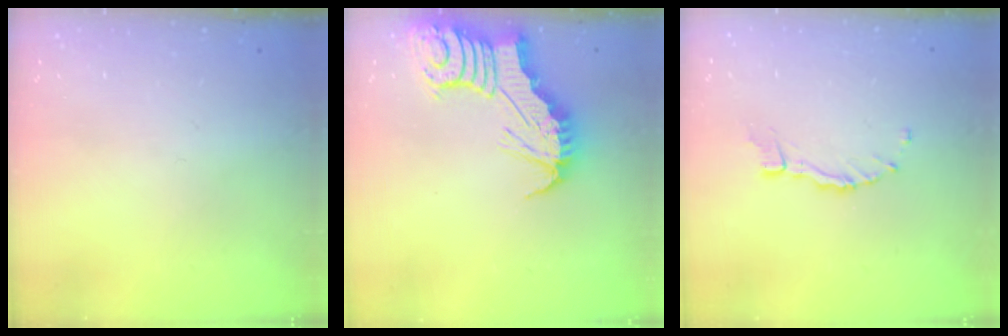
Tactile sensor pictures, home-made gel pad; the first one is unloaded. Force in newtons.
{"total": 7.9, "press": 7.9, "slide": 0.5}
{"total": 4.1, "press": 4.1, "slide": 0.2}